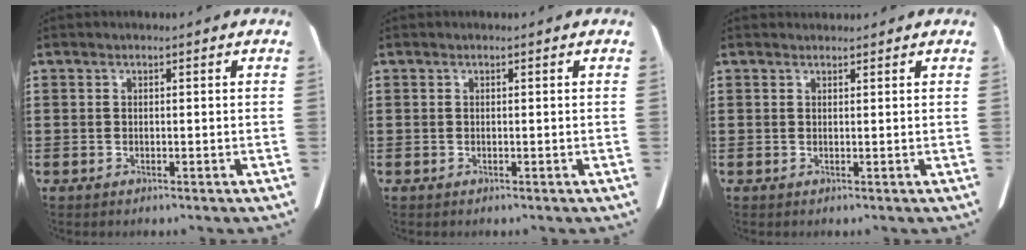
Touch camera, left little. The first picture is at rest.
{"total": 0.0}
{"total": 0.9, "force": [0.9, 0.2, 0.0], "torque": [0.007, -0.001, 0.015]}